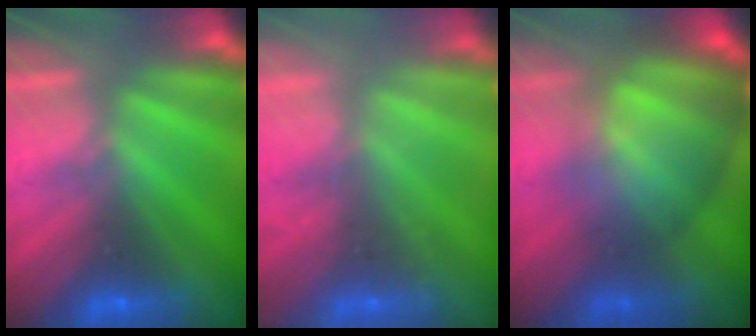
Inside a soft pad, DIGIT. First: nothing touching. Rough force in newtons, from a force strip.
{"total": 2.1}
{"total": 7.7}